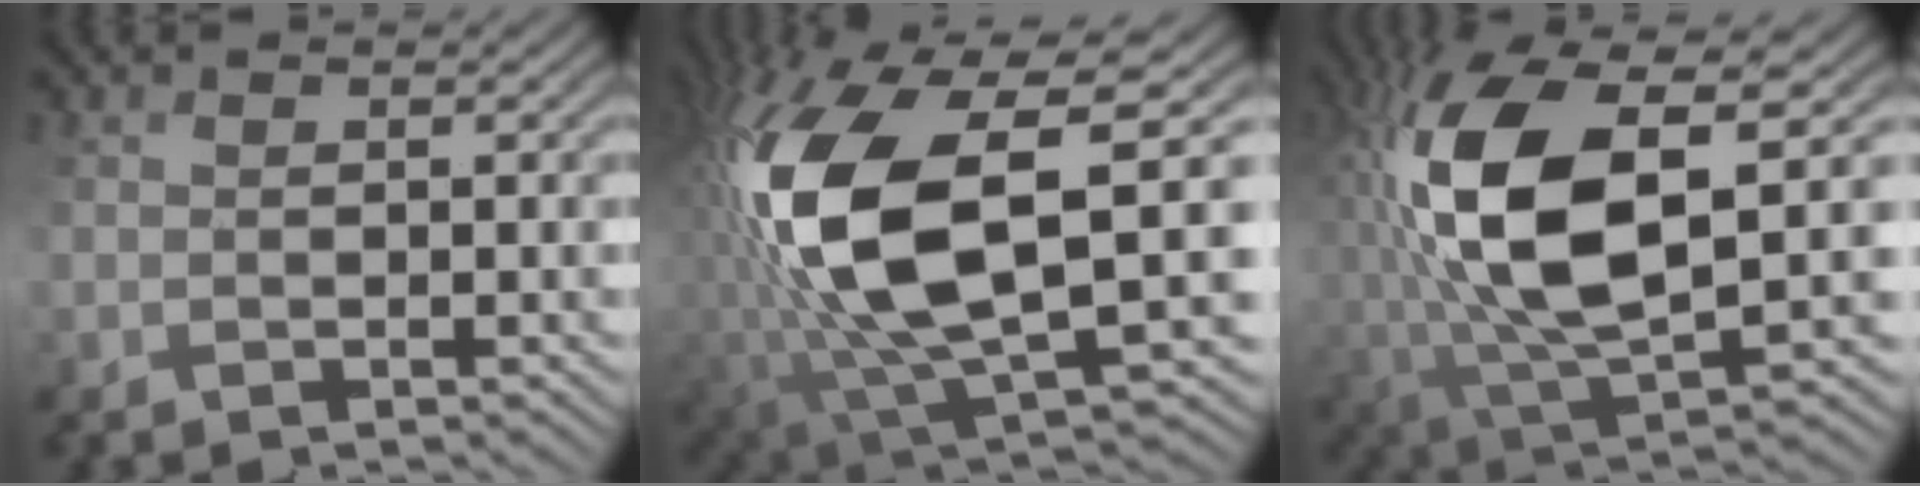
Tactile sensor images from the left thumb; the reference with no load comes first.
{"total": 15.5, "force": [2.2, 8.3, 12.9], "torque": [-0.284, -0.007, 0.038]}
{"total": 14.0, "force": [2.9, 5.8, 12.3], "torque": [-0.263, 0.006, 0.055]}